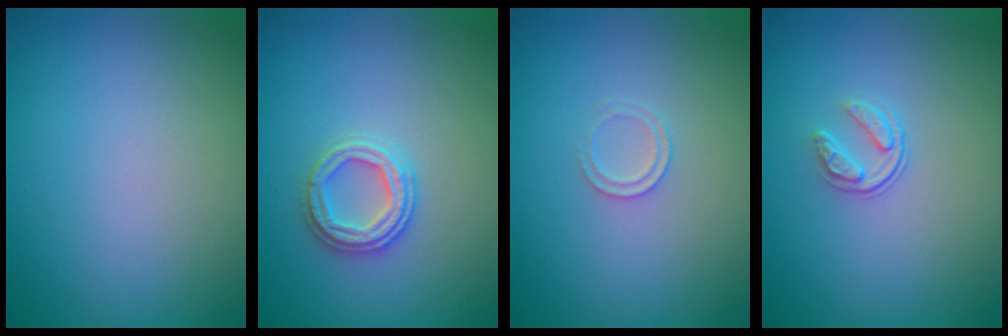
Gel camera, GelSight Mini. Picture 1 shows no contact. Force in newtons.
{"total": 2.7, "press": 2.7, "slide": 0.3}
{"total": 1.2, "press": 1.2, "slide": 0.2}
{"total": 1.7, "press": 1.1, "slide": 1.3}